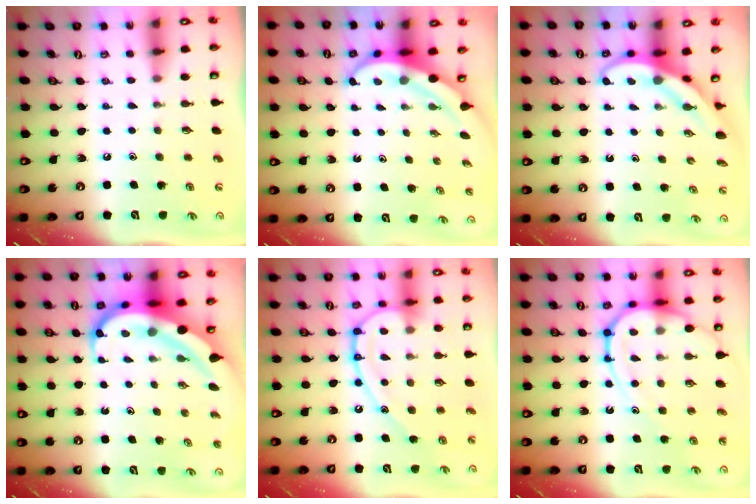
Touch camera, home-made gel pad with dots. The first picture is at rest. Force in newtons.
{"total": 4.5, "press": 4.4, "slide": 0.5}
{"total": 4.0, "press": 4.0, "slide": 0.4}
{"total": 12.5, "press": 12.4, "slide": 1.3}
{"total": 14.4, "press": 14.3, "slide": 1.5}
{"total": 14.0, "press": 14.0, "slide": 1.4}